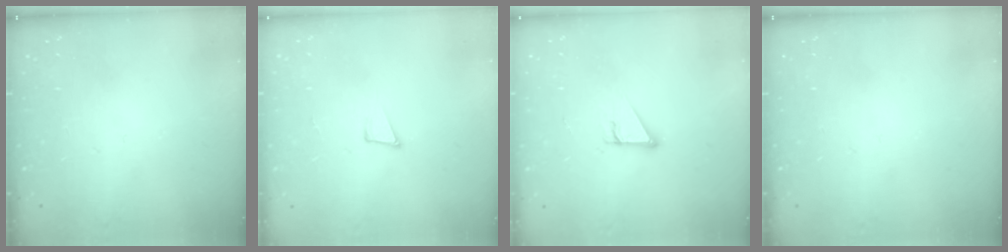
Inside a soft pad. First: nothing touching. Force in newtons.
{"total": 4.6, "press": 3.2, "slide": 3.3}
{"total": 3.3, "press": 3.3, "slide": 0.2}
{"total": 0.0}